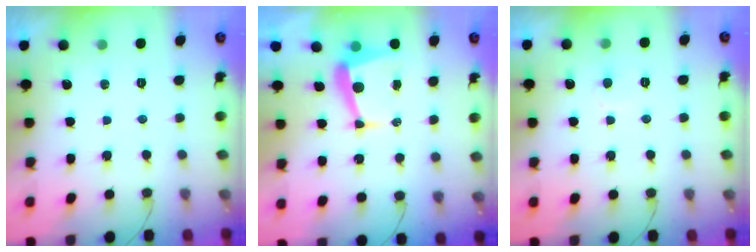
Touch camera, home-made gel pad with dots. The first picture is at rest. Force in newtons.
{"total": 6.2, "press": 6.2, "slide": 0.3}
{"total": 5.4, "press": 5.4, "slide": 0.6}